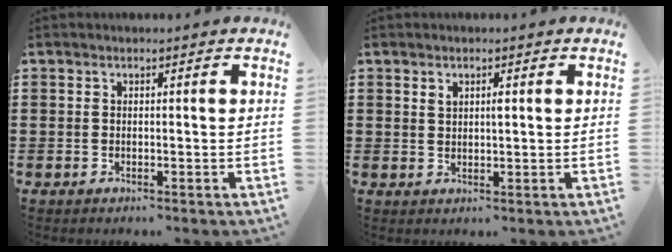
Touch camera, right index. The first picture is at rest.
{"total": 1.4, "force": [0.6, 0.6, 1.1], "torque": [-0.016, 0.001, 0.008]}